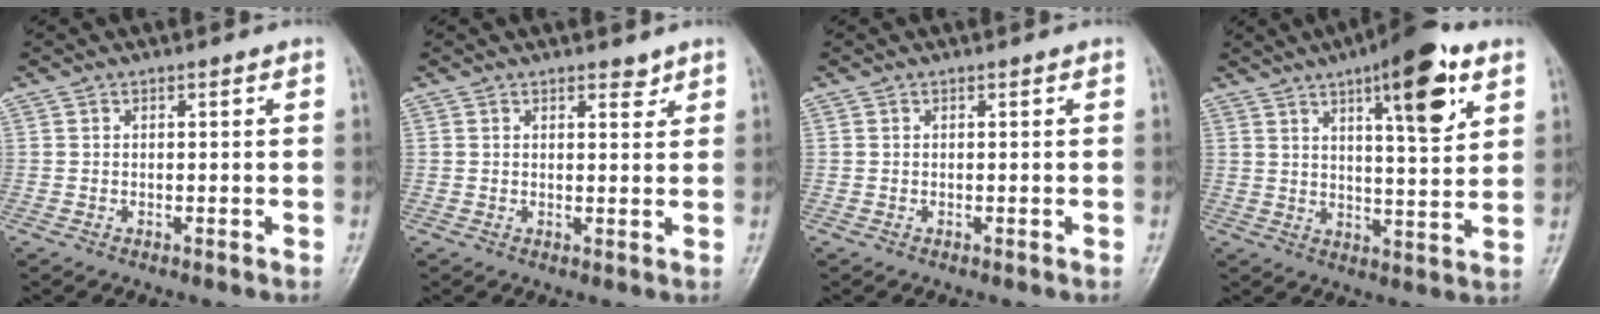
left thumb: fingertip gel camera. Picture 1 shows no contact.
{"total": 2.2, "force": [1.7, 1.0, 1.1], "torque": [-0.004, -0.010, 0.023]}
{"total": 0.0}
{"total": 14.3, "force": [7.0, 3.9, 11.8], "torque": [-0.150, -0.032, 0.099]}